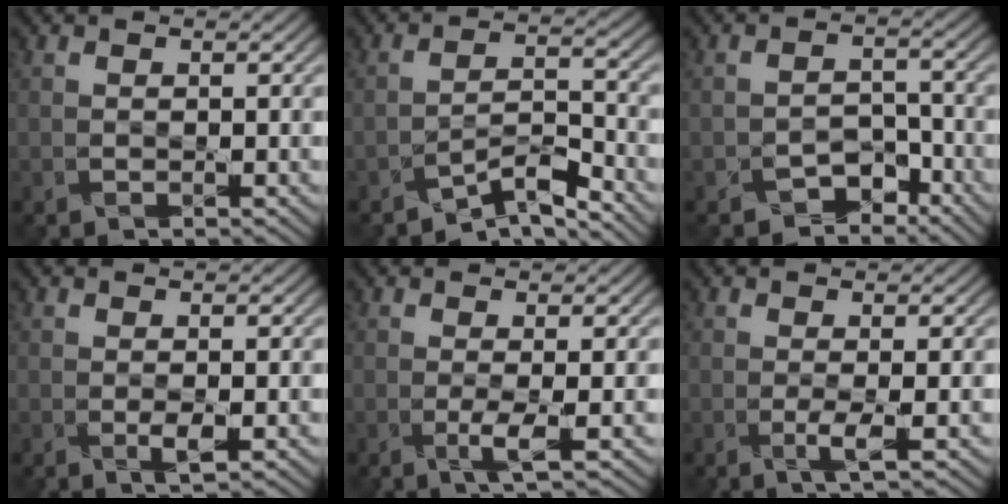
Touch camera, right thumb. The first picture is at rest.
{"total": 5.8, "force": [-5.1, 1.0, 2.6], "torque": [-0.042, 0.008, -0.099]}
{"total": 4.2, "force": [-3.3, 2.2, 1.2], "torque": [-0.011, 0.004, -0.062]}
{"total": 1.2, "force": [0.0, 0.2, 1.2], "torque": [-0.023, -0.004, 0.001]}
{"total": 1.8, "force": [-0.2, -0.2, 1.8], "torque": [-0.038, 0.001, -0.008]}
{"total": 1.5, "force": [-0.1, -0.2, 1.5], "torque": [-0.031, 0.002, -0.007]}